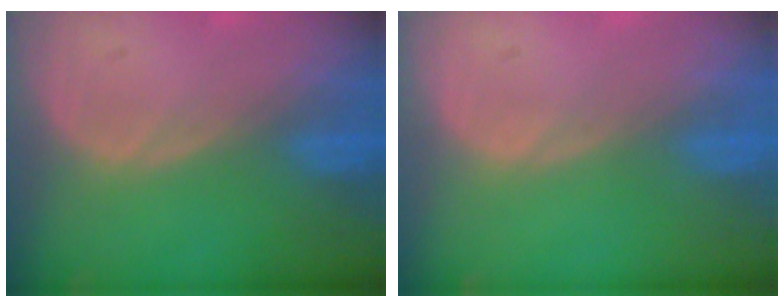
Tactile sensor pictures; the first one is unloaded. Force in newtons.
{"total": 0.0}